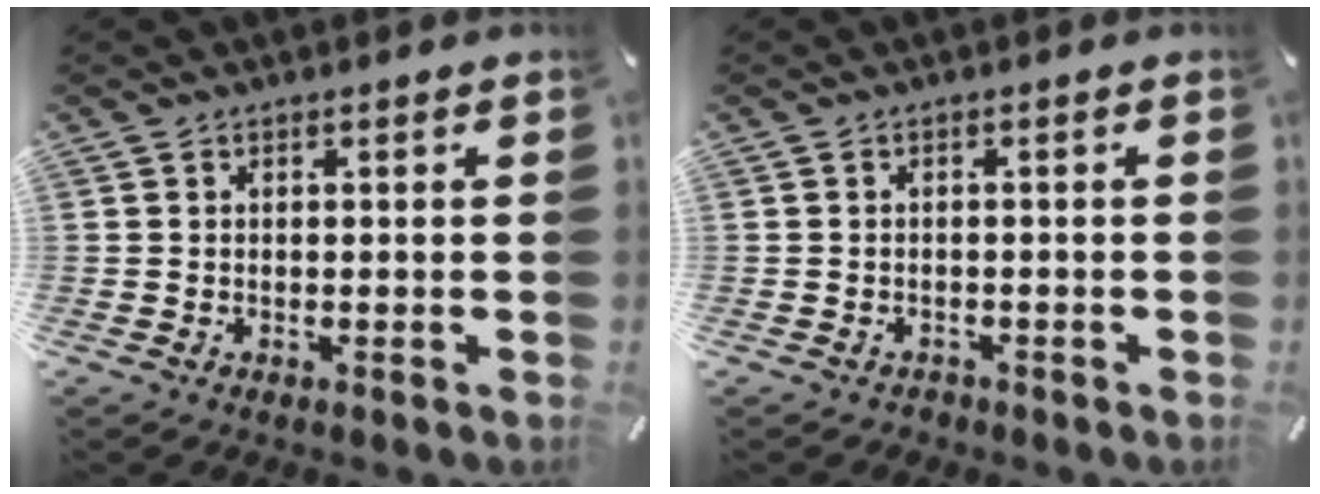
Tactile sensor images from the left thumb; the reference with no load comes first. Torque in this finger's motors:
{"motor_torque": [-0.32, -0.29, -0.04, 0.27, 0.00]}